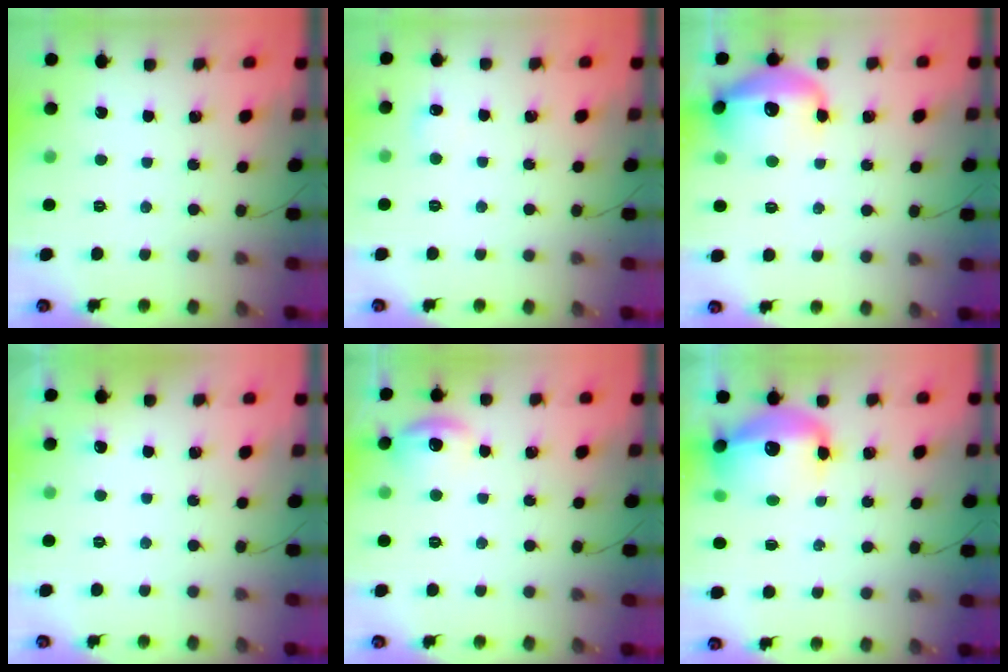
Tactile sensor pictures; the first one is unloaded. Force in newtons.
{"total": 4.2, "press": 3.9, "slide": 1.3}
{"total": 17.5, "press": 16.8, "slide": 4.8}
{"total": 7.4, "press": 2.7, "slide": 6.9}
{"total": 8.3, "press": 8.2, "slide": 1.4}
{"total": 13.4, "press": 13.1, "slide": 2.9}